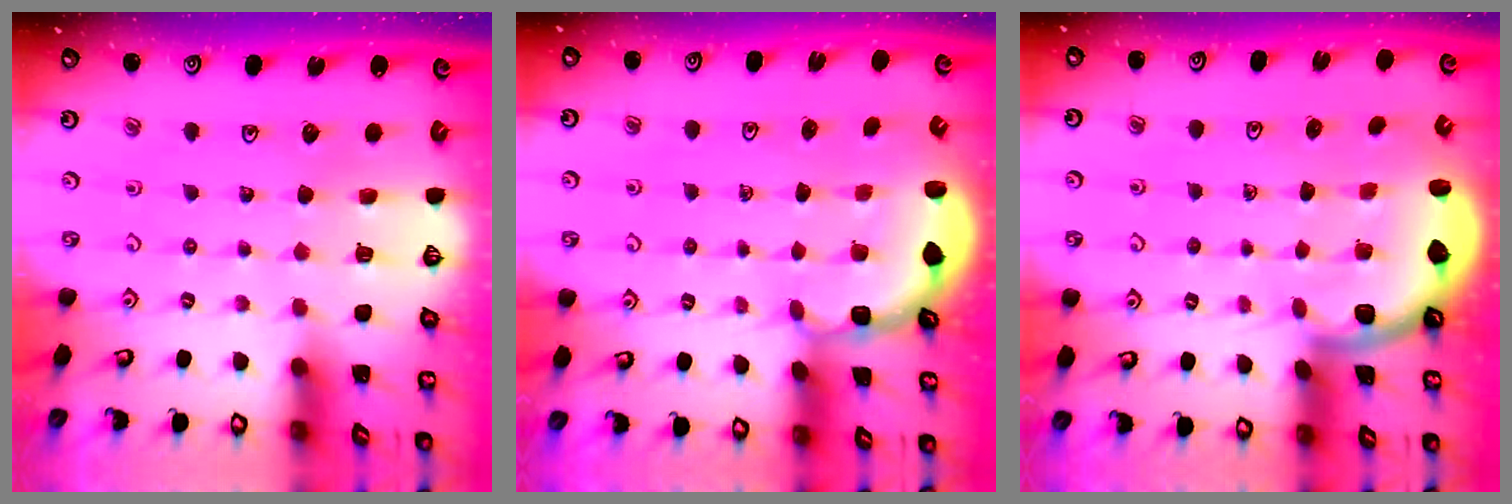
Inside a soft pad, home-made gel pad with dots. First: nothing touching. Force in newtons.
{"total": 2.7, "press": 2.3, "slide": 1.4}
{"total": 1.6, "press": 1.6, "slide": 0.1}